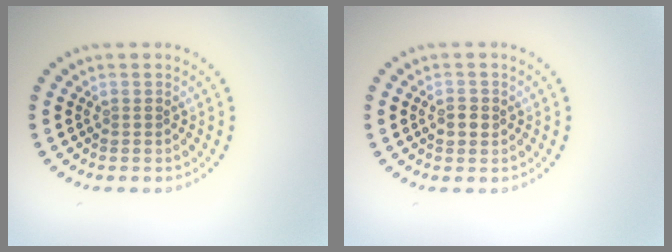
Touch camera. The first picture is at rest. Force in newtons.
{"total": 1.4, "press": 1.3, "slide": 0.2}